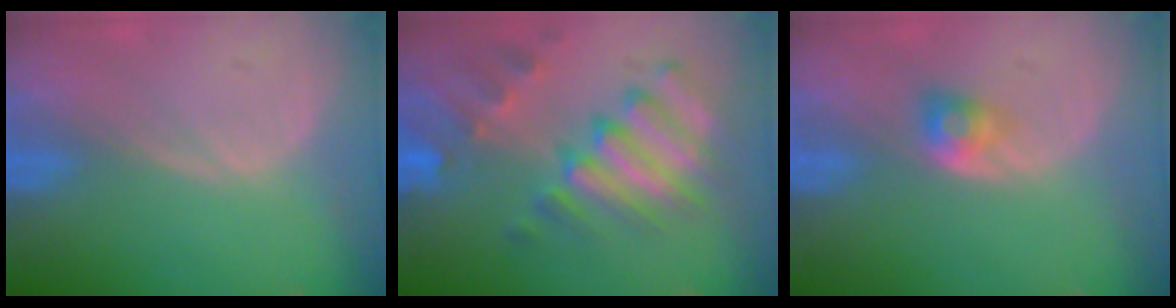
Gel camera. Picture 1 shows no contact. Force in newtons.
{"total": 10.8, "press": 9.3, "slide": 5.6}
{"total": 2.7, "press": 2.4, "slide": 1.1}